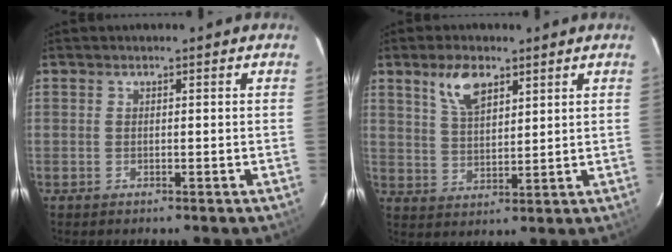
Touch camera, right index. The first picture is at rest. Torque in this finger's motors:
{"motor_torque": [0.67, 0.52, 0.18, 0.08]}